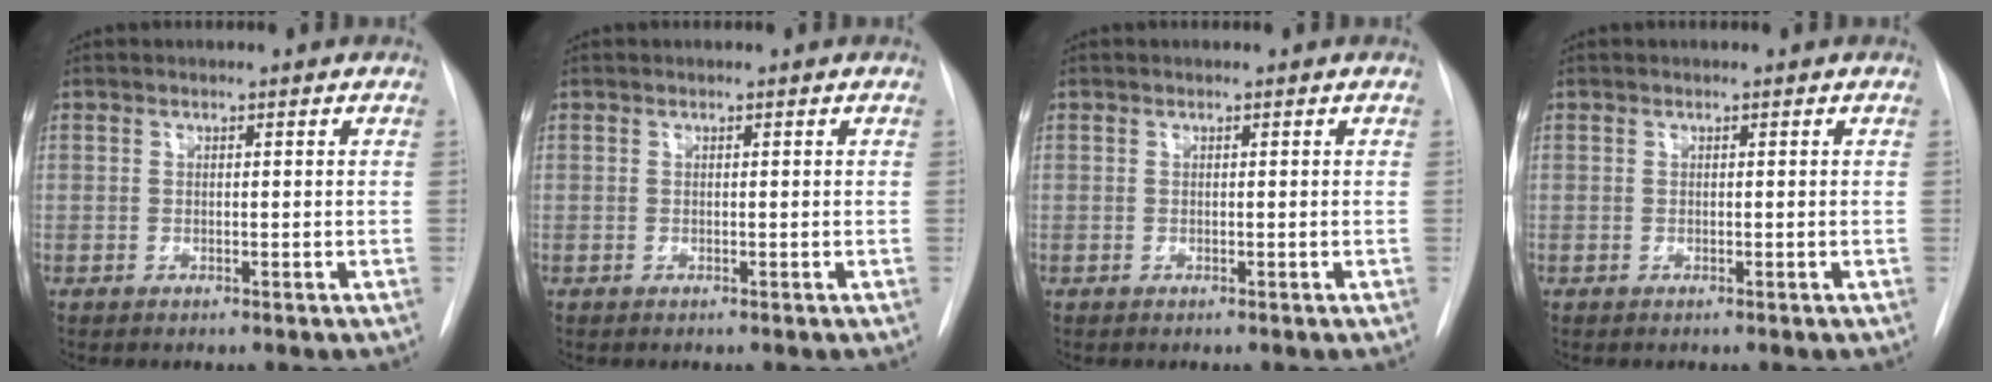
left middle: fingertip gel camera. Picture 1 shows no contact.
{"total": 0.0}
{"total": 0.0}
{"total": 0.0}